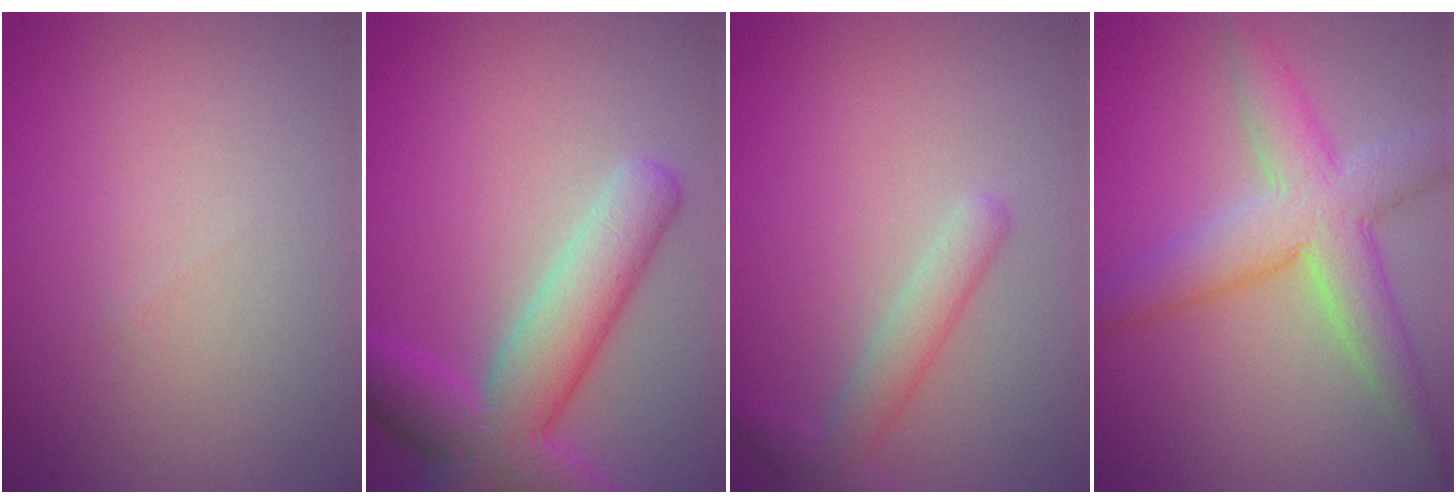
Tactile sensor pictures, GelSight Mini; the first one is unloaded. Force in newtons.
{"total": 7.8, "press": 7.8, "slide": 0.3}
{"total": 2.6, "press": 2.5, "slide": 0.1}
{"total": 6.3, "press": 6.3, "slide": 0.4}